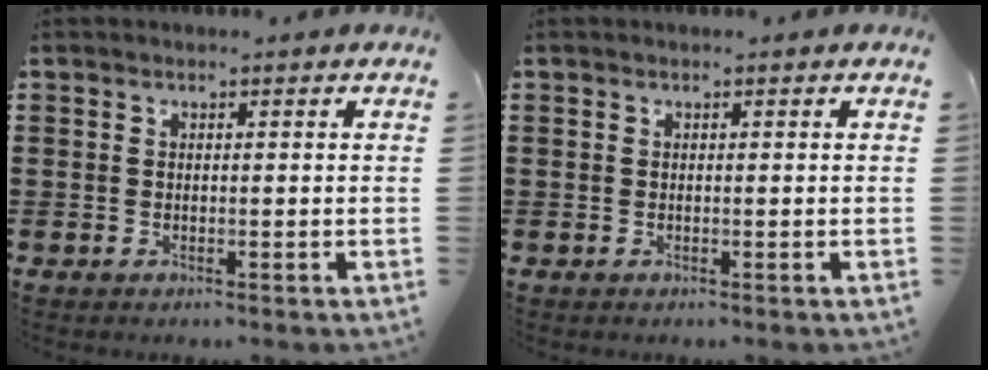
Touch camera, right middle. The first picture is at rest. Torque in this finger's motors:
{"motor_torque": [-0.14, -0.03, 0.01, -0.01]}